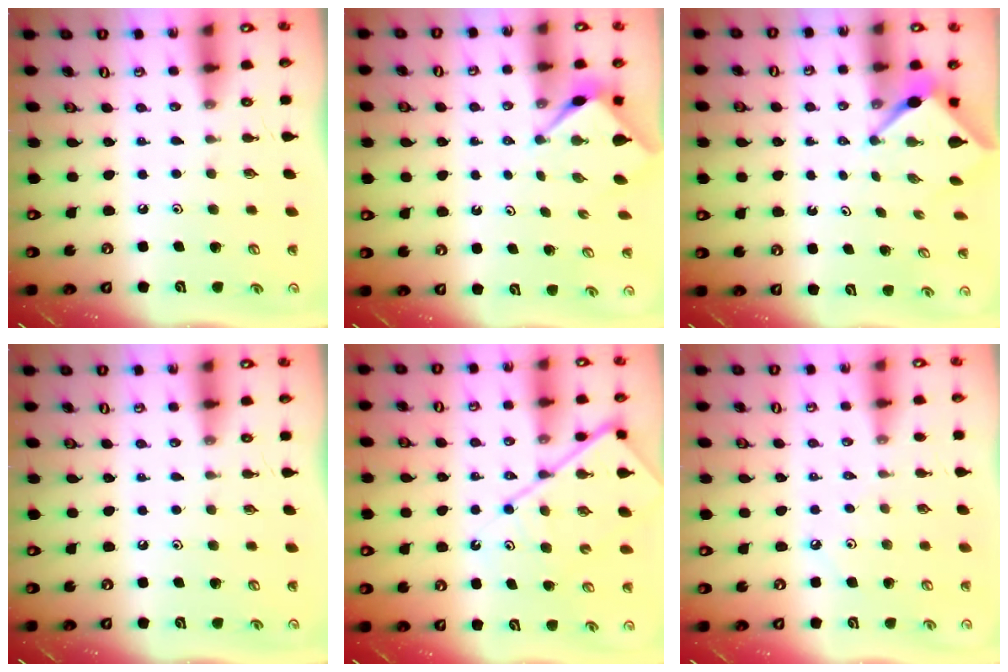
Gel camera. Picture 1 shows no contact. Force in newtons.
{"total": 3.3, "press": 3.3, "slide": 0.4}
{"total": 3.0, "press": 3.0, "slide": 0.2}
{"total": 0.0}
{"total": 10.4, "press": 10.3, "slide": 1.0}
{"total": 1.7, "press": 1.7, "slide": 0.3}